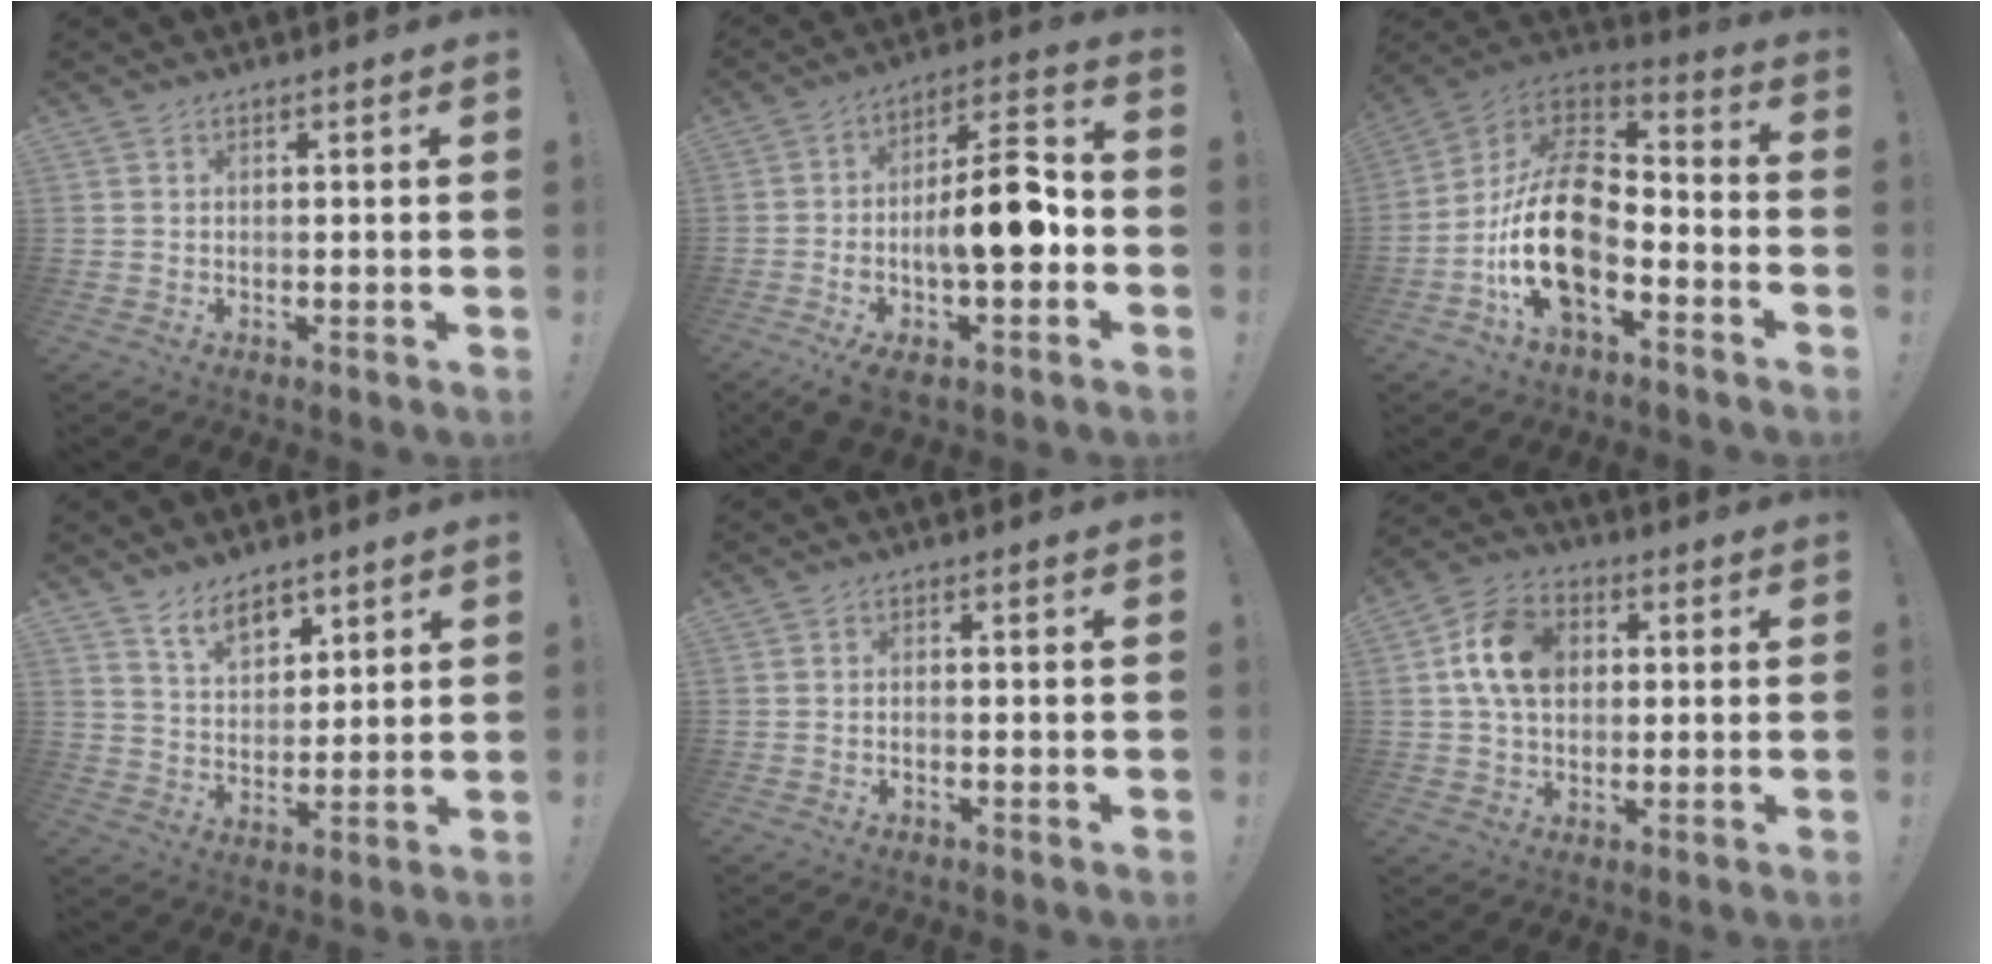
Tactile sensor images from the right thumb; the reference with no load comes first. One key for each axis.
{"total": 17.1, "fx": -4.5, "fy": 6.0, "fz": 15.3, "tx": -0.245, "ty": 0.039, "tz": -0.065}
{"total": 20.6, "fx": -6.3, "fy": 11.5, "fz": 15.9, "tx": -0.315, "ty": 0.034, "tz": -0.101}
{"total": 8.5, "fx": 6.5, "fy": 4.3, "fz": 3.3, "tx": -0.058, "ty": -0.038, "tz": 0.124}
{"total": 1.0, "fx": -0.9, "fy": 0.3, "fz": 0.4, "tx": -0.013, "ty": 0.005, "tz": -0.013}
{"total": 12.8, "fx": 2.6, "fy": 9.4, "fz": 8.3, "tx": -0.139, "ty": 0.015, "tz": 0.053}